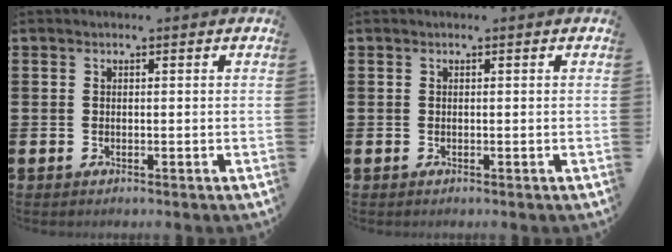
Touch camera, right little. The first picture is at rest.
{"total": 0.0}